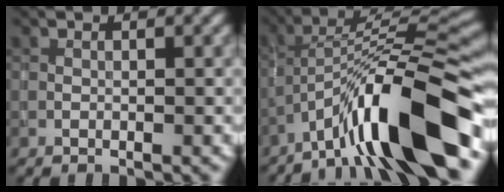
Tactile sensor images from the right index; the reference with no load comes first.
{"total": 12.5, "force": [-6.5, 2.7, 10.3], "torque": [-0.161, 0.020, -0.109]}